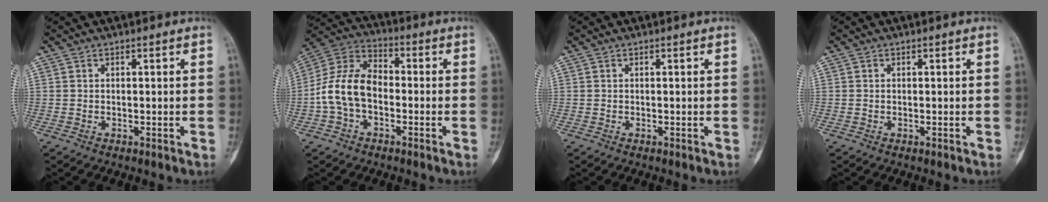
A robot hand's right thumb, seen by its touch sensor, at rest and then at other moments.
{"total": 12.1, "force": [-2.2, 8.1, 8.7], "torque": [-0.163, 0.040, -0.053]}
{"total": 0.0}
{"total": 0.0}